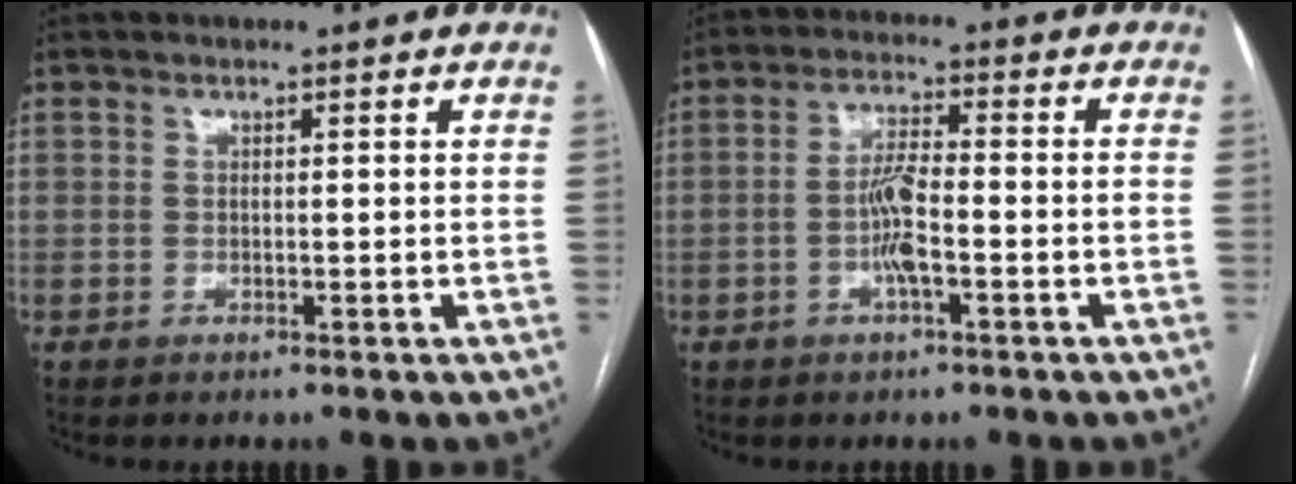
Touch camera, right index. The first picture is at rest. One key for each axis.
{"total": 5.4, "fx": -1.7, "fy": 0.7, "fz": 5.1, "tx": -0.105, "ty": 0.007, "tz": -0.031}